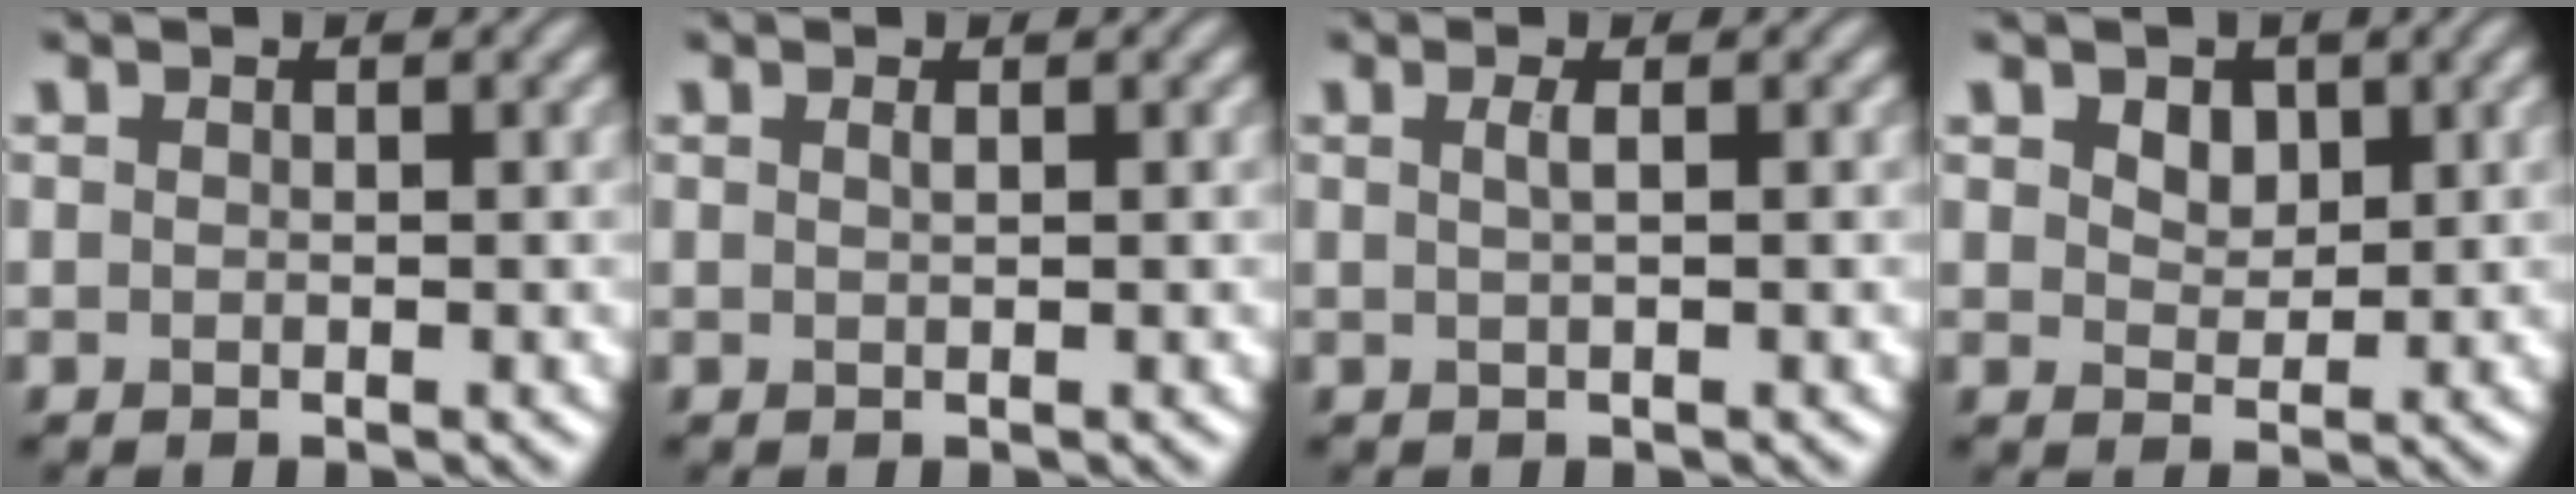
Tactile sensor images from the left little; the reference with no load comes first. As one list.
[{"total": 0.6, "force": [0.2, 0.2, 0.5], "torque": [-0.006, 0.003, 0.004]}, {"total": 1.3, "force": [0.3, 0.4, 1.2], "torque": [-0.018, 0.004, 0.002]}, {"total": 2.2, "force": [1.1, 1.5, 1.2], "torque": [-0.024, -0.003, 0.014]}]